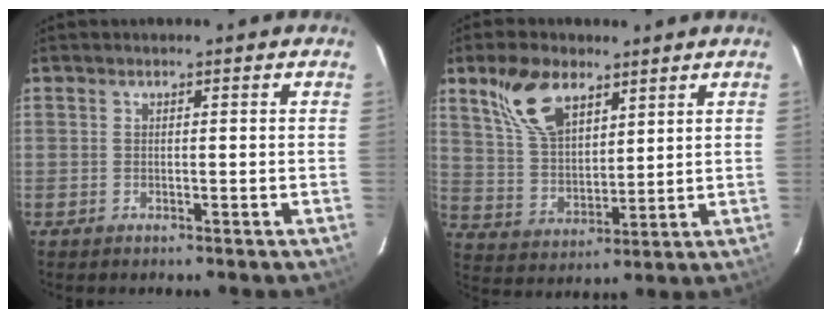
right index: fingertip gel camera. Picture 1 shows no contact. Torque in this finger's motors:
{"motor_torque": [1.11, 1.03, 0.22, 0.10]}